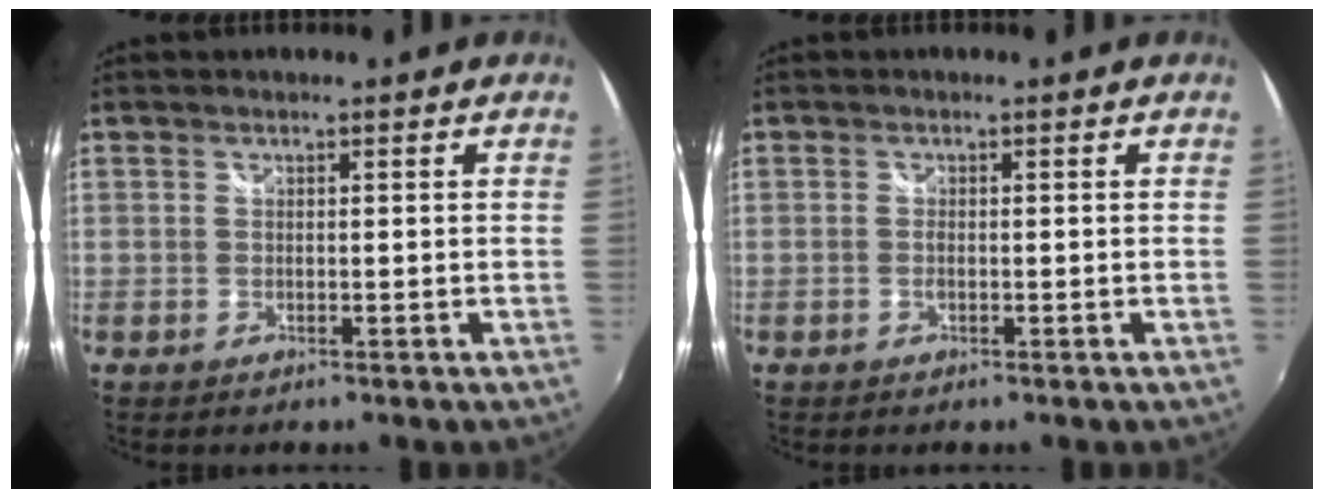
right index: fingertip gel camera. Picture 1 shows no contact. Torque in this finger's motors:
{"motor_torque": [0.23, 0.01, 0.12, 0.03]}